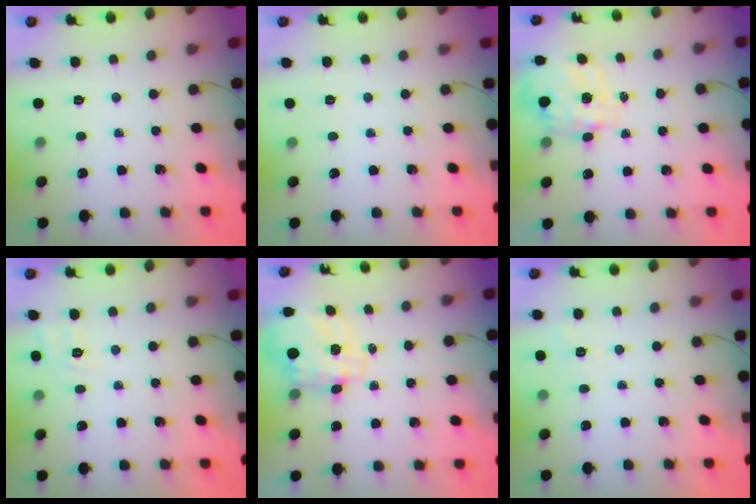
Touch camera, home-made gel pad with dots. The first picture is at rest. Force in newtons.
{"total": 2.4, "press": 2.1, "slide": 1.2}
{"total": 2.5, "press": 2.3, "slide": 1.0}
{"total": 2.7, "press": 1.9, "slide": 2.0}
{"total": 3.6, "press": 3.3, "slide": 1.5}
{"total": 3.1, "press": 2.7, "slide": 1.5}